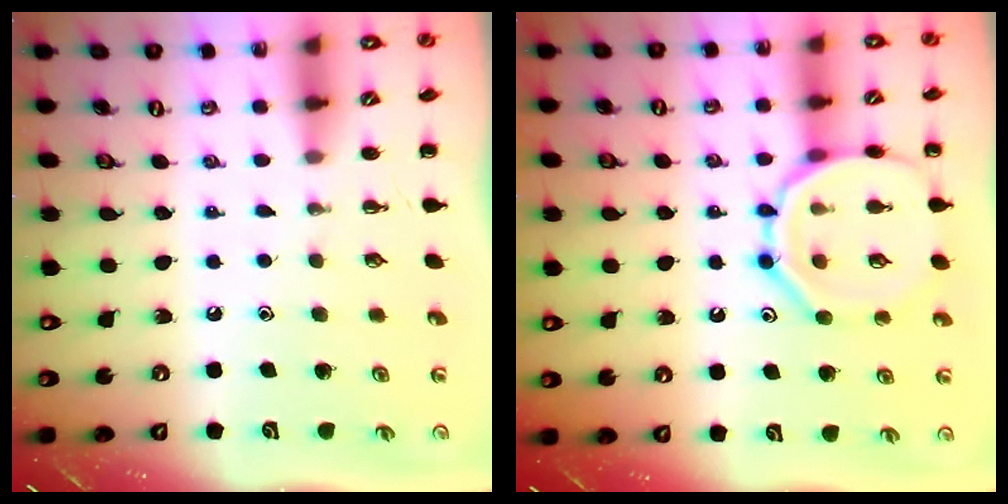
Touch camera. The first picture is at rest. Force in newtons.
{"total": 13.5, "press": 13.4, "slide": 1.2}